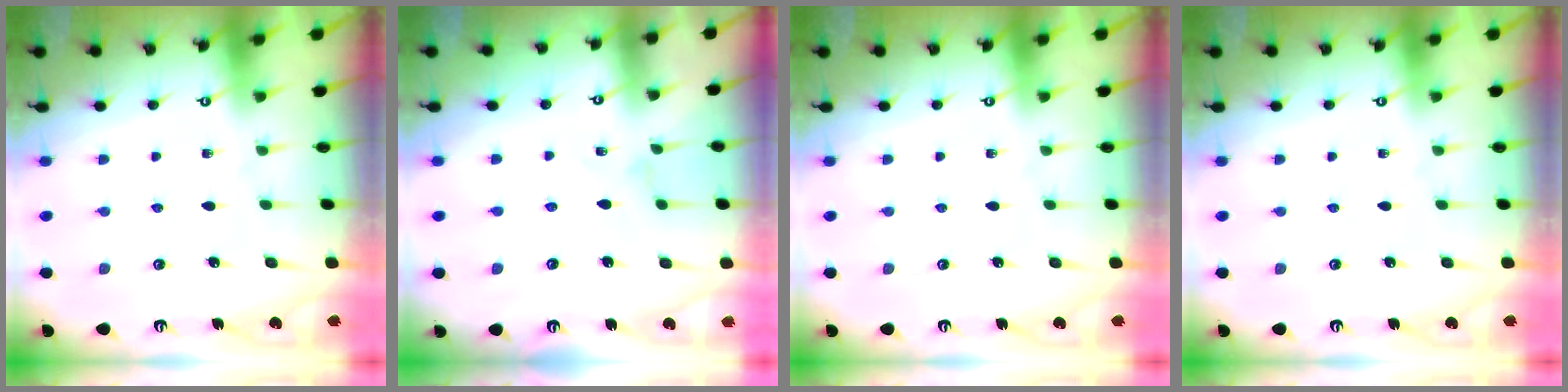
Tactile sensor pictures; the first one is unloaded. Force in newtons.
{"total": 0.0}
{"total": 0.0}
{"total": 0.0}